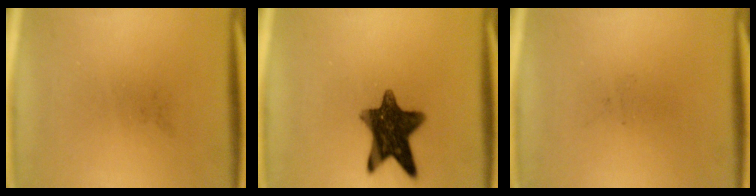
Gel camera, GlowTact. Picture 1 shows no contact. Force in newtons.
{"total": 11.9}
{"total": 0.0}